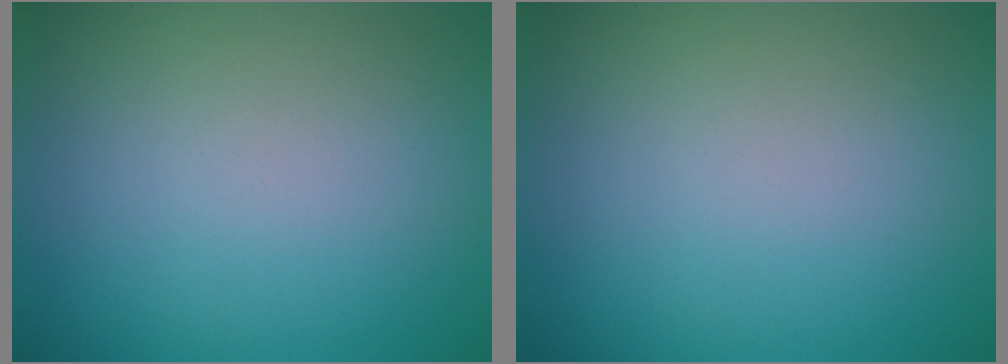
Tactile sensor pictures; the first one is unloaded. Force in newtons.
{"total": 0.0}